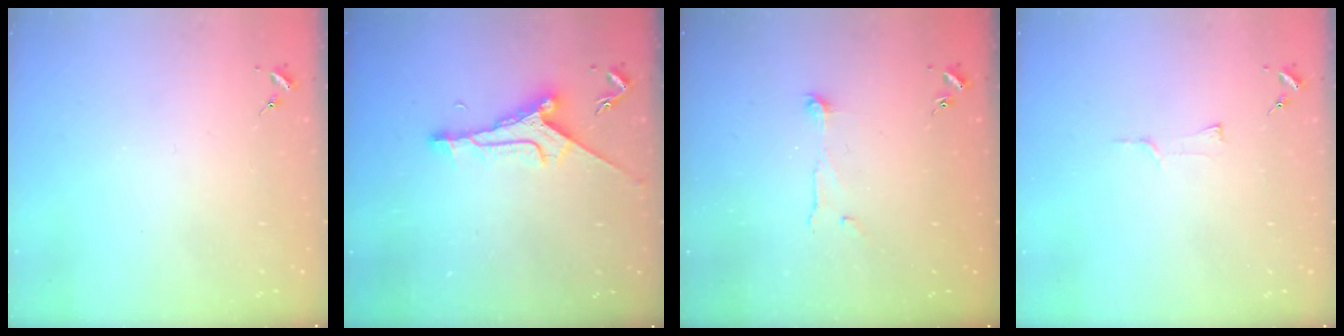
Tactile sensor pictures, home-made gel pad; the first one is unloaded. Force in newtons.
{"total": 9.1, "press": 9.1, "slide": 0.8}
{"total": 6.3, "press": 6.3, "slide": 0.2}
{"total": 4.1, "press": 4.1, "slide": 0.4}